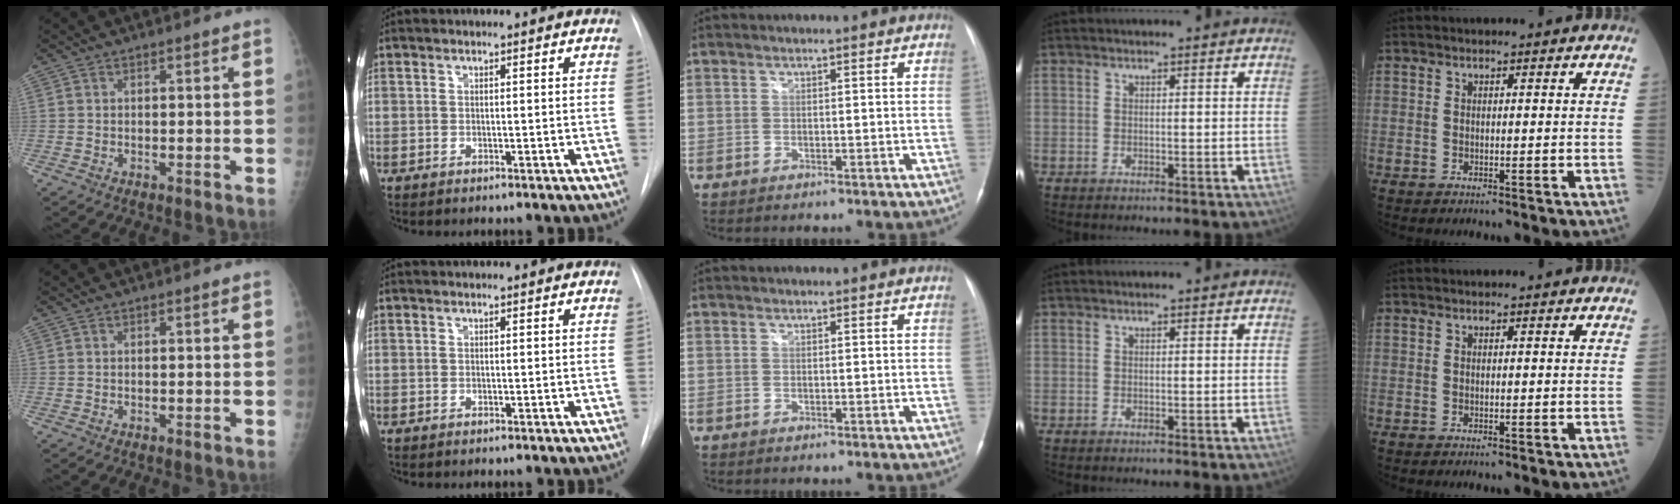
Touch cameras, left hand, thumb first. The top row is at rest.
{}